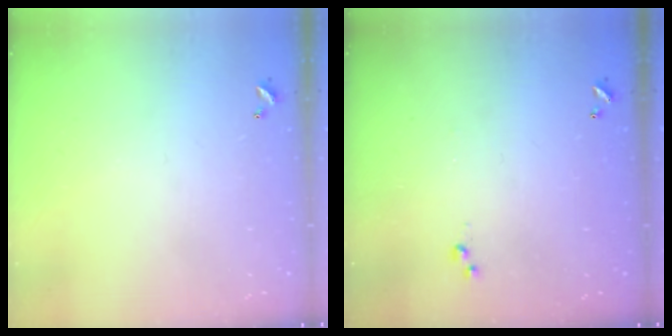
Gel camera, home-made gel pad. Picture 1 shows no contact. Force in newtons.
{"total": 3.0, "press": 3.0, "slide": 0.4}